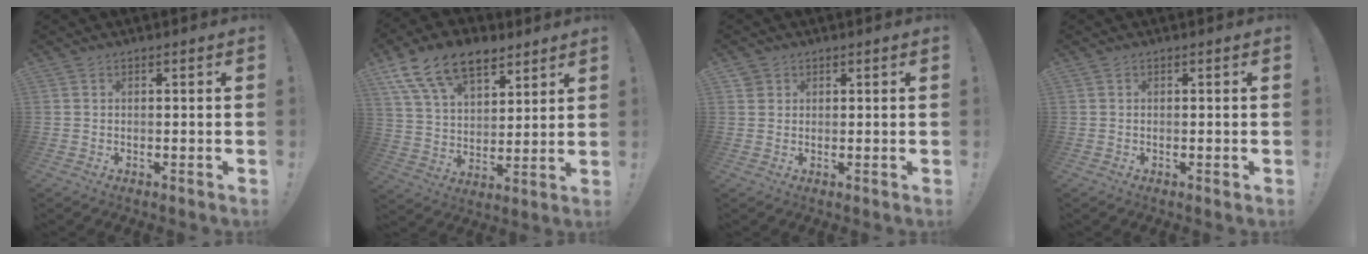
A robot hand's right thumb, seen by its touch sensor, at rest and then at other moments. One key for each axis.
{"total": 16.6, "fx": 10.1, "fy": 9.6, "fz": 8.9, "tx": -0.163, "ty": -0.051, "tz": 0.191}
{"total": 2.1, "fx": 1.3, "fy": 1.6, "fz": 0.3, "tx": -0.003, "ty": -0.002, "tz": 0.023}
{"total": 0.6, "fx": -0.1, "fy": 0.0, "fz": 0.6, "tx": -0.009, "ty": 0.000, "tz": -0.002}